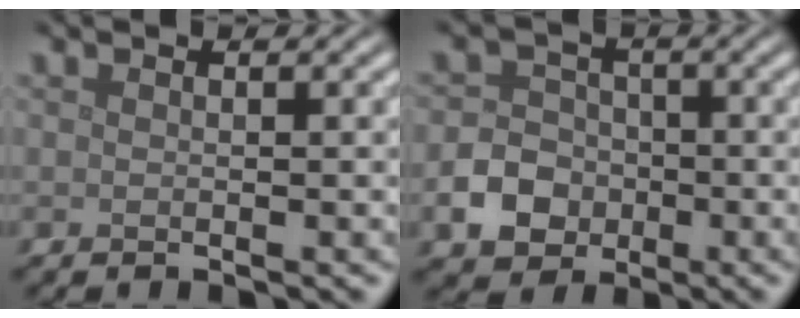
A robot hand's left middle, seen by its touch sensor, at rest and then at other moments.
{"total": 4.2, "force": [-1.5, 3.5, 1.8], "torque": [-0.033, 0.002, -0.035]}